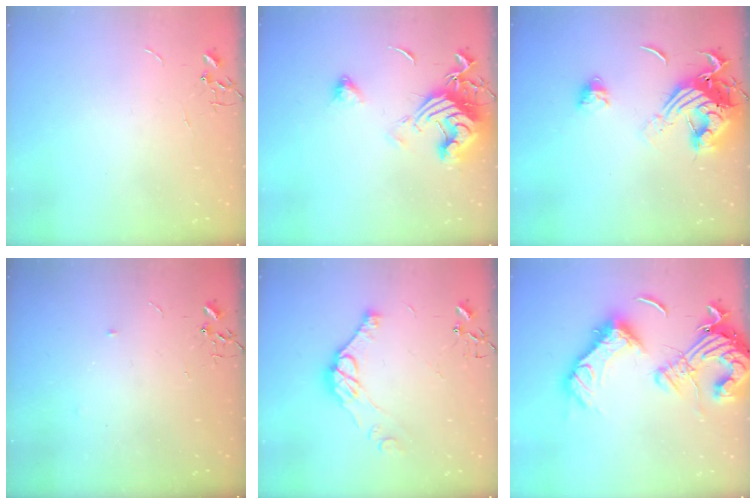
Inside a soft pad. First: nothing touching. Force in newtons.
{"total": 14.8, "press": 14.6, "slide": 1.8}
{"total": 17.0, "press": 16.9, "slide": 1.7}
{"total": 2.8, "press": 2.8, "slide": 0.4}
{"total": 11.5, "press": 11.4, "slide": 0.8}
{"total": 23.6, "press": 23.4, "slide": 3.1}